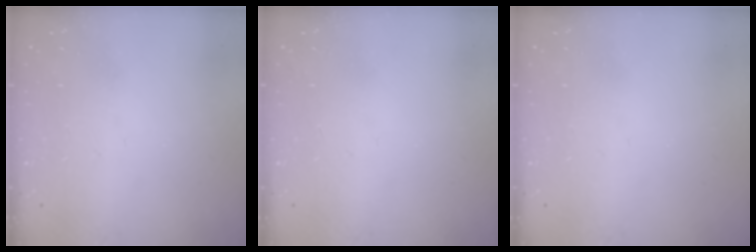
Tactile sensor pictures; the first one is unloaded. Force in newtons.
{"total": 0.0}
{"total": 0.0}